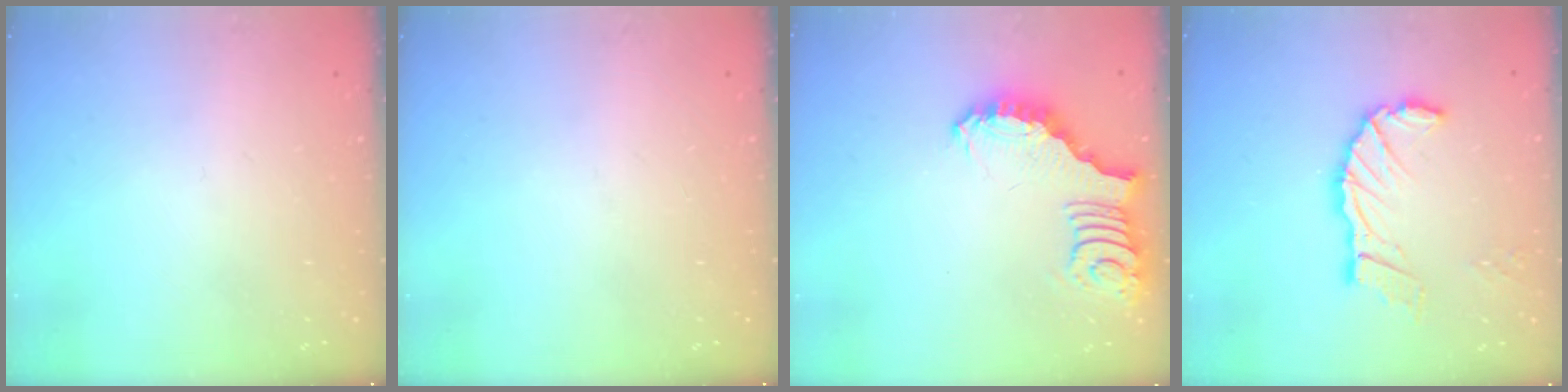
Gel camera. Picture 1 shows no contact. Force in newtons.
{"total": 0.0}
{"total": 3.3, "press": 3.2, "slide": 0.8}
{"total": 11.9, "press": 11.9, "slide": 1.0}